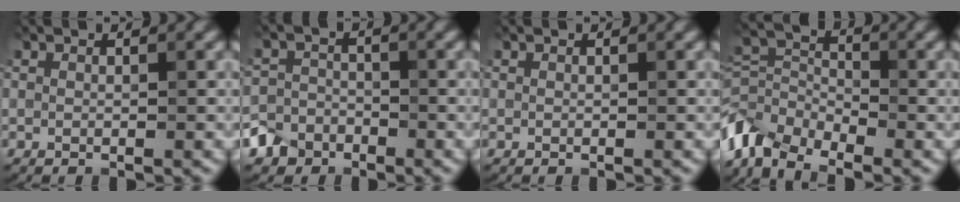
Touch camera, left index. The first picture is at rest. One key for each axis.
{"total": 2.8, "fx": -2.0, "fy": 2.0, "fz": 0.1, "tx": 0.005, "ty": -0.001, "tz": -0.043}
{"total": 0.0}
{"total": 6.1, "fx": -4.5, "fy": 3.1, "fz": 2.6, "tx": -0.053, "ty": 0.002, "tz": -0.104}